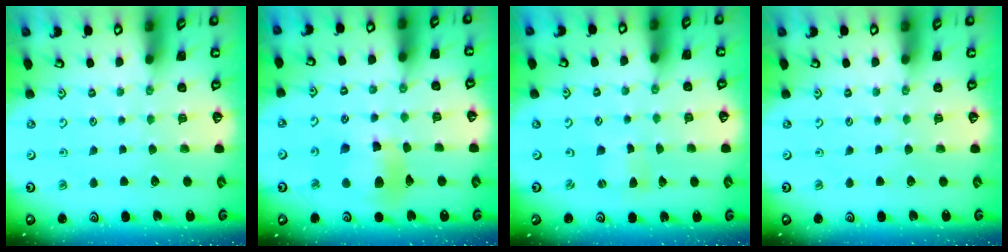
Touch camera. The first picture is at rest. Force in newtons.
{"total": 11.1, "press": 11.0, "slide": 1.4}
{"total": 0.7, "press": 0.7, "slide": 0.3}
{"total": 0.0}